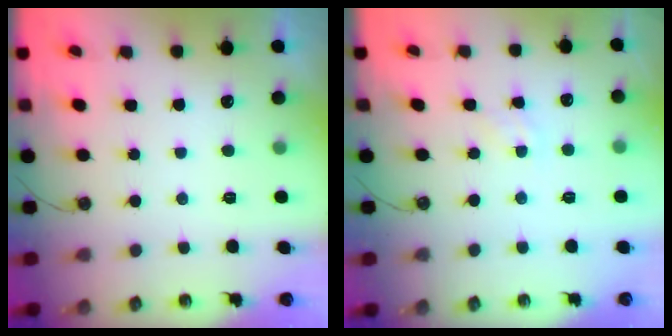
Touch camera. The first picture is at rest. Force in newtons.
{"total": 0.9, "press": 0.9, "slide": 0.2}